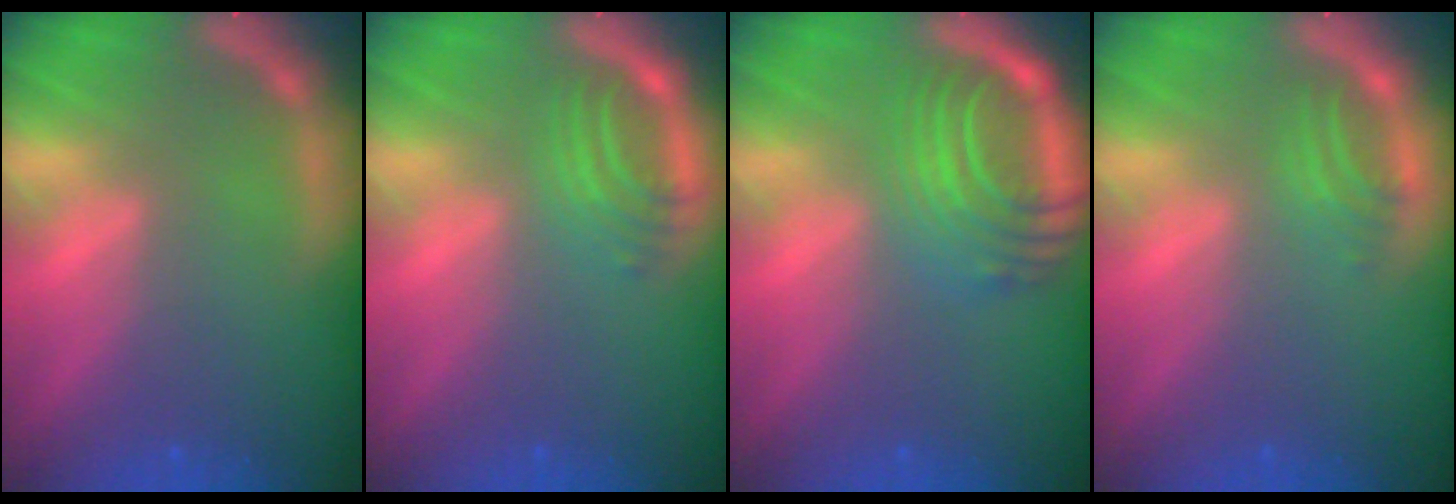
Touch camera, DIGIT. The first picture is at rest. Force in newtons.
{"total": 3.4}
{"total": 8.1}
{"total": 2.0}